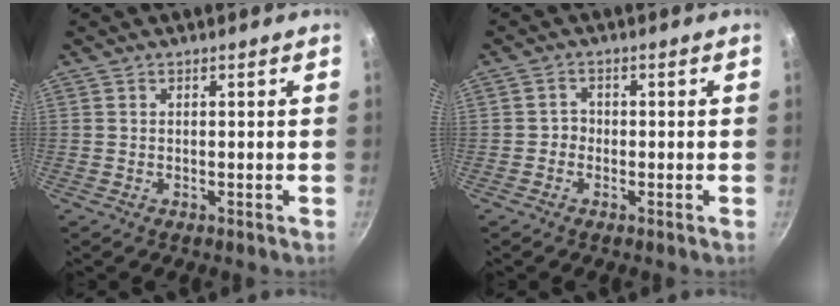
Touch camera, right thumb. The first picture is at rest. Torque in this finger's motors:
{"motor_torque": [-0.18, -0.02, 0.22, -0.09, -0.01]}